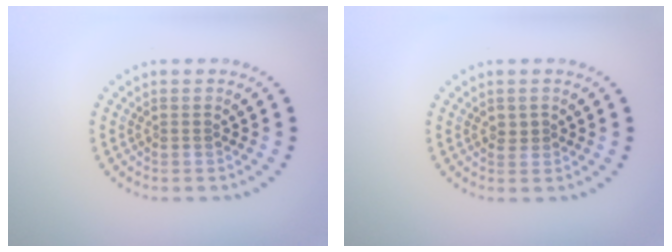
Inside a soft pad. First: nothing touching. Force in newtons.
{"total": 1.0, "press": 1.0, "slide": 0.2}